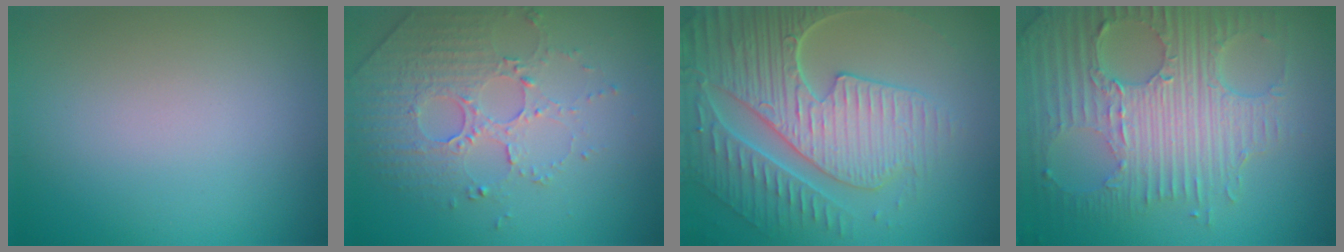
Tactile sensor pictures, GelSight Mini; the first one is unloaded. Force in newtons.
{"total": 5.1, "press": 3.5, "slide": 3.7}
{"total": 7.9, "press": 6.1, "slide": 5.1}
{"total": 8.6, "press": 5.9, "slide": 6.2}